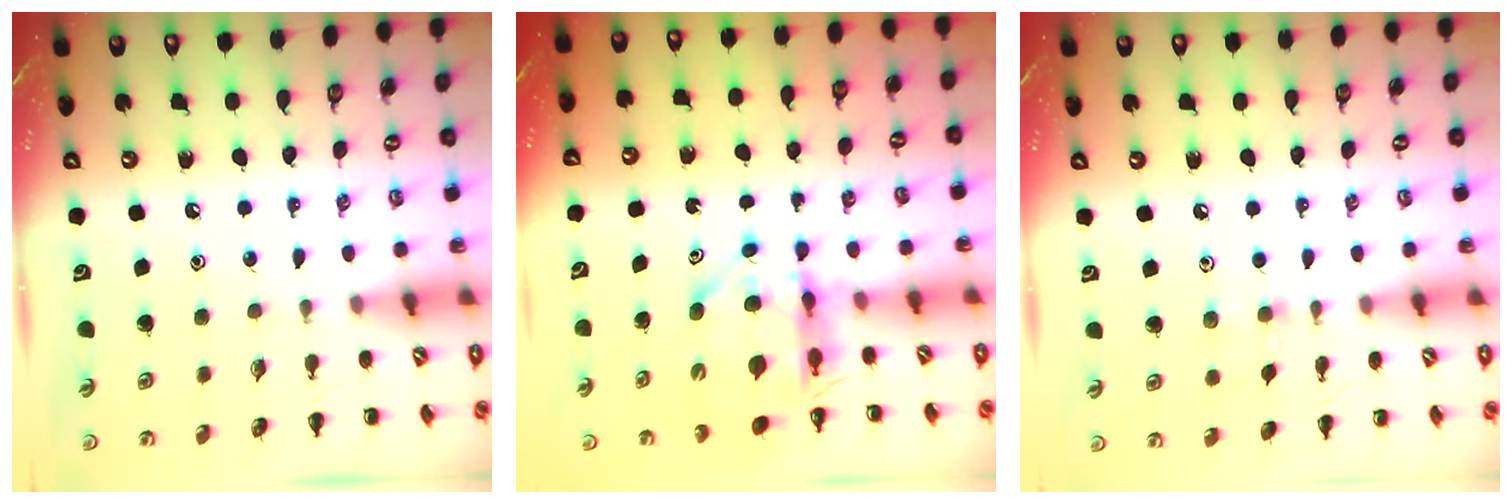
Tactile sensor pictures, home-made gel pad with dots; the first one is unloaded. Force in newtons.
{"total": 7.2, "press": 6.6, "slide": 2.9}
{"total": 3.5, "press": 3.4, "slide": 1.1}